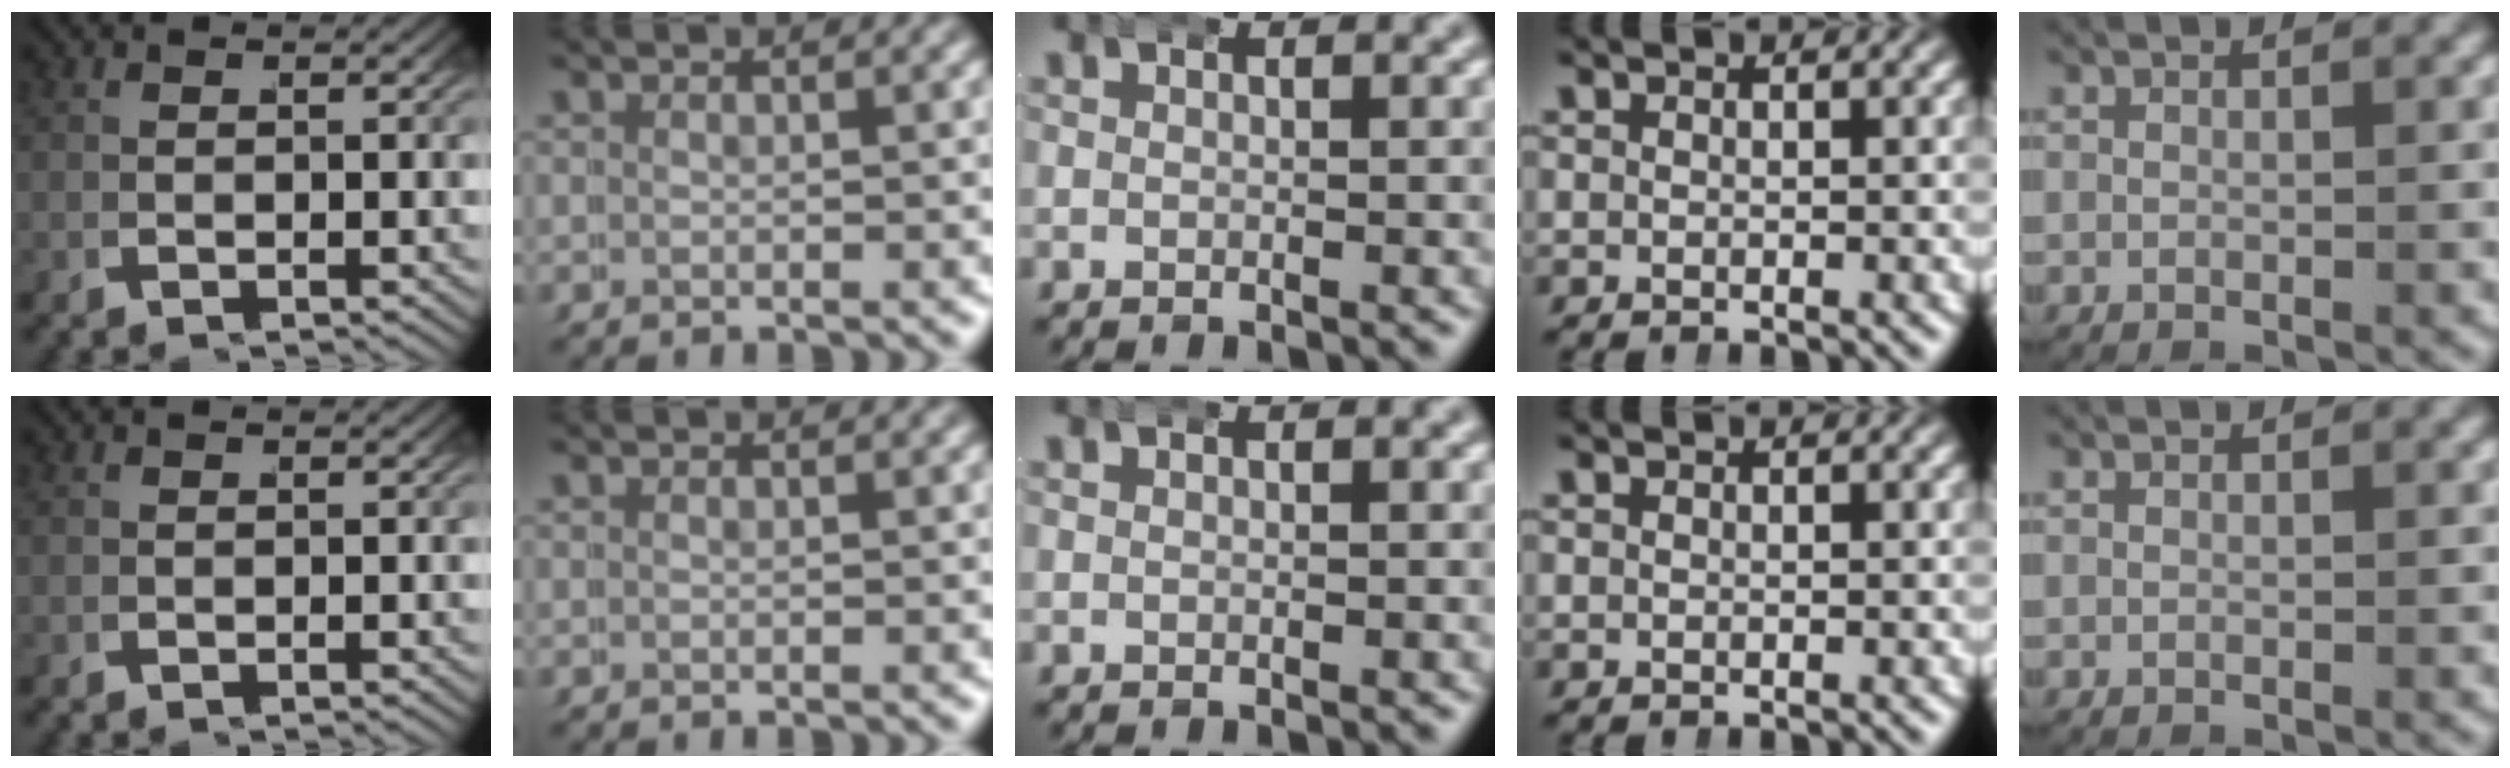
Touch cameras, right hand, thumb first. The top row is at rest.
{}